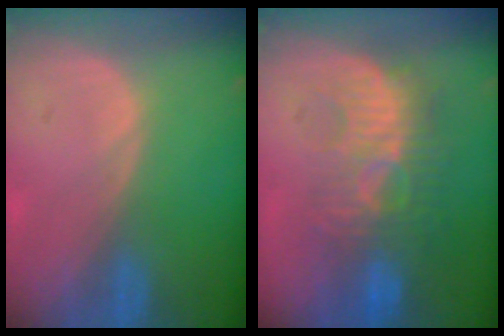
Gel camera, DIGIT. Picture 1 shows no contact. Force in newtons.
{"total": 9.4, "press": 8.9, "slide": 2.9}